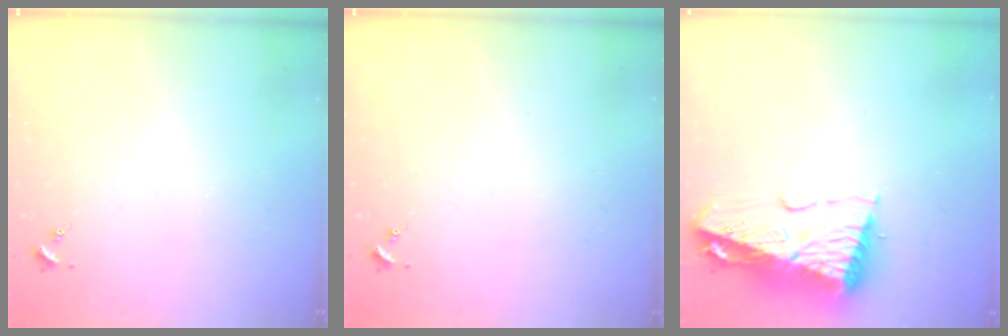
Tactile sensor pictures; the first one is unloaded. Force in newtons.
{"total": 0.0}
{"total": 12.6, "press": 12.5, "slide": 1.4}